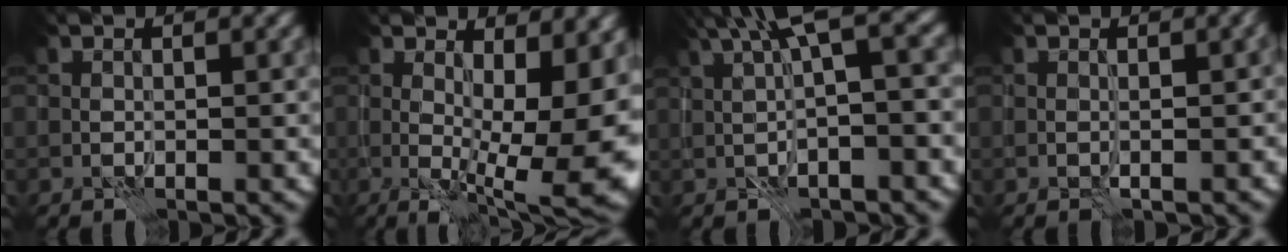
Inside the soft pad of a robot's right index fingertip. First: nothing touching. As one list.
[{"total": 12.5, "force": [0.5, 4.5, 11.6], "torque": [-0.146, -0.012, 0.025]}, {"total": 6.5, "force": [2.1, 1.3, 6.1], "torque": [-0.093, 0.022, 0.035]}, {"total": 1.5, "force": [-0.4, 0.2, 1.5], "torque": [-0.019, 0.000, -0.006]}]